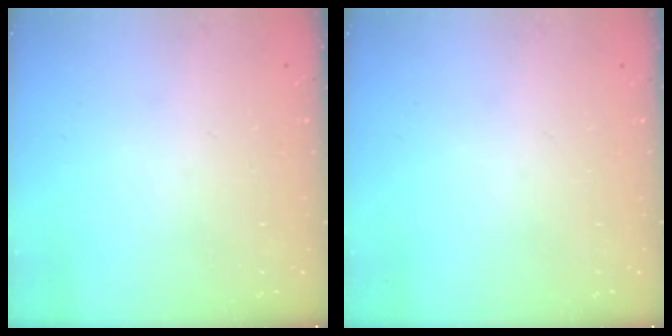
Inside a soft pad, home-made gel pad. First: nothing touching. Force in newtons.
{"total": 0.0}